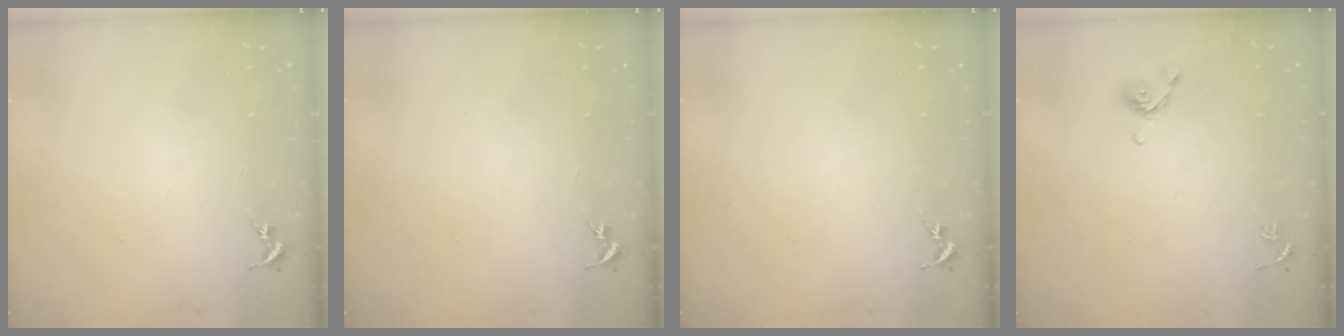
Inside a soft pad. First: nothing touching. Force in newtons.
{"total": 0.0}
{"total": 0.0}
{"total": 6.5, "press": 6.4, "slide": 1.3}